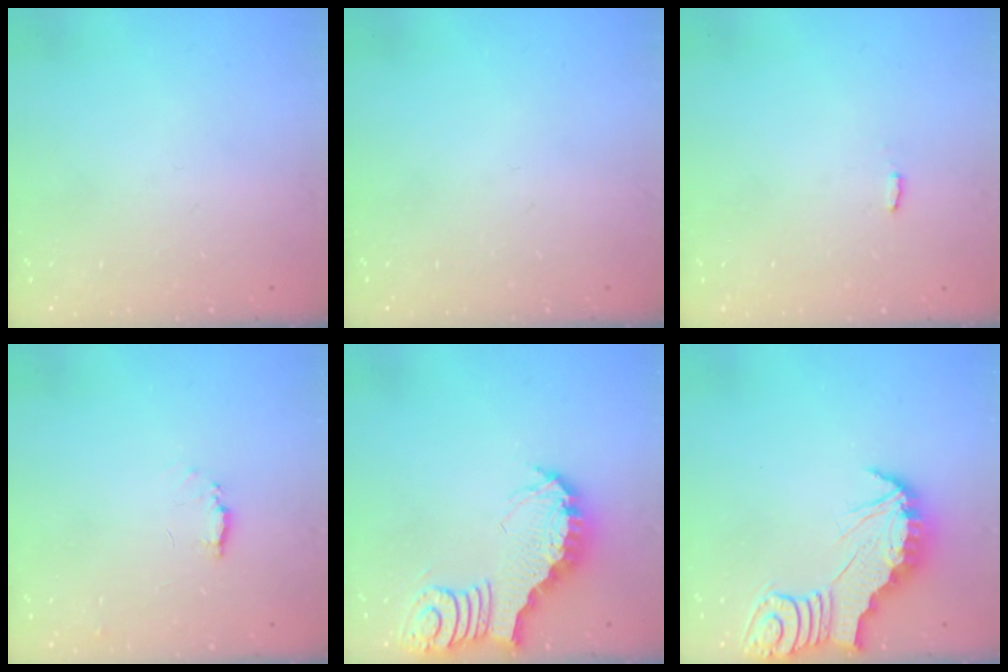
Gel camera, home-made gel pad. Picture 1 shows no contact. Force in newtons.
{"total": 0.0}
{"total": 2.3, "press": 2.3, "slide": 0.4}
{"total": 4.2, "press": 4.2, "slide": 0.5}
{"total": 3.8, "press": 3.7, "slide": 0.4}
{"total": 2.8, "press": 2.7, "slide": 0.3}